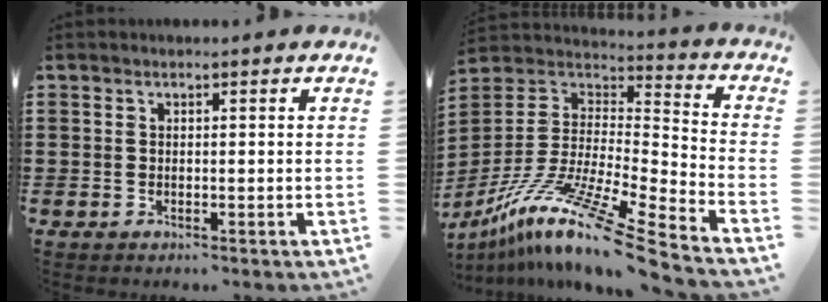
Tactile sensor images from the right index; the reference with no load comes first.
{"total": 14.3, "force": [-10.9, 0.1, 9.1], "torque": [-0.176, 0.008, -0.209]}